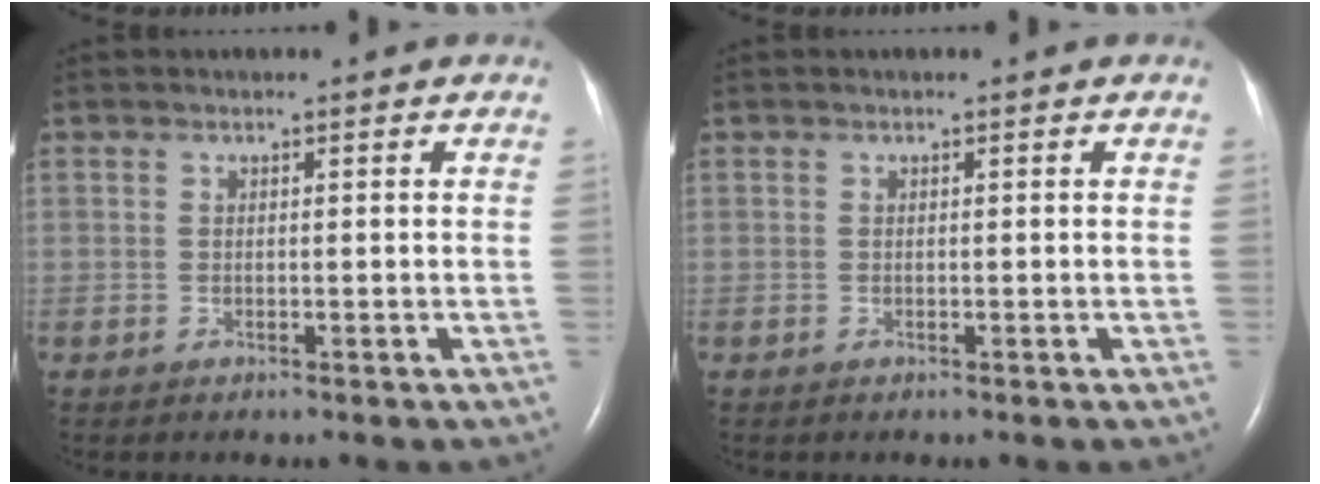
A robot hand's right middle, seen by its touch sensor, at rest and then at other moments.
{"total": 0.0}